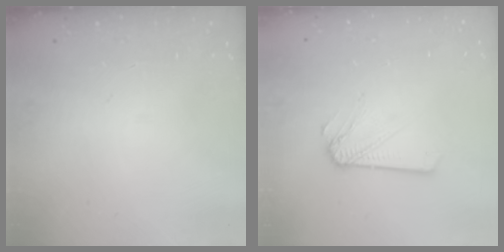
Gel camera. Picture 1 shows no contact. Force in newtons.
{"total": 2.5, "press": 2.5, "slide": 0.1}